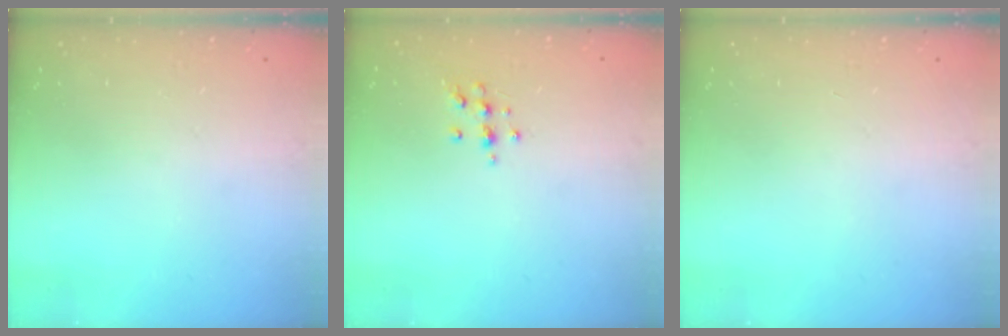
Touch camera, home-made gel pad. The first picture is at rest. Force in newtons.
{"total": 6.8, "press": 6.8, "slide": 0.6}
{"total": 0.0}